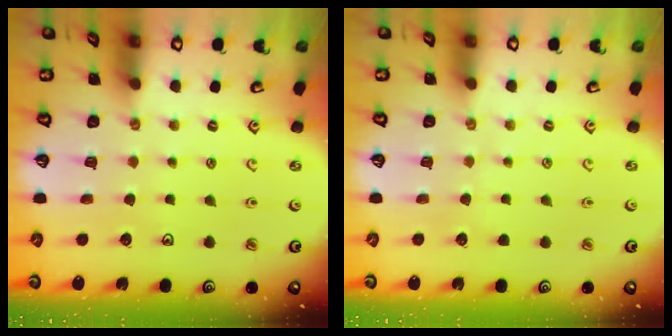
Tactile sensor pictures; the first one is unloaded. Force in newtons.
{"total": 0.0}